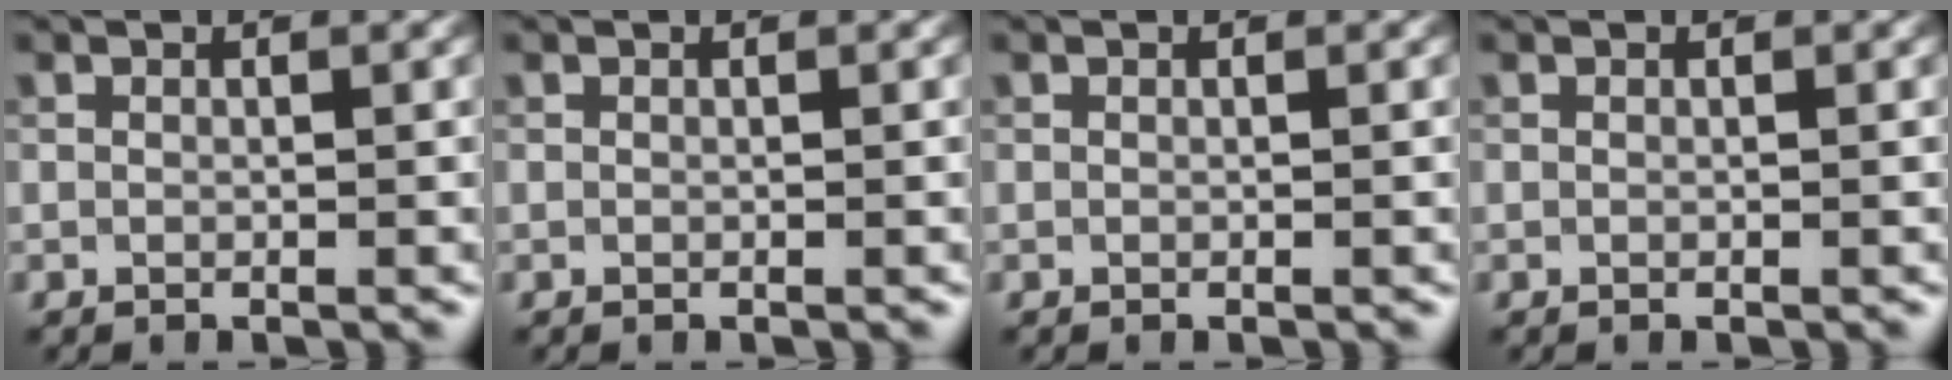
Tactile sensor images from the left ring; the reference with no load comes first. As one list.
[{"total": 0.0}, {"total": 0.0}, {"total": 0.0}]